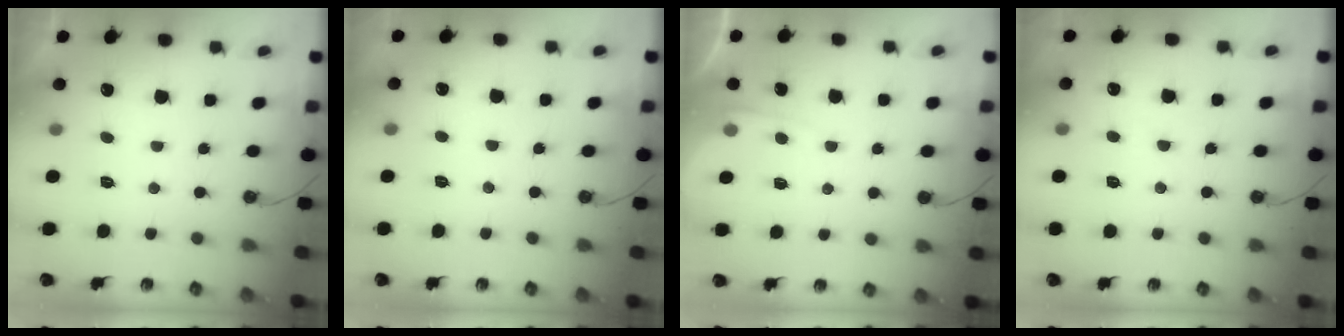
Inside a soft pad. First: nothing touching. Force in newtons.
{"total": 2.4, "press": 2.4, "slide": 0.4}
{"total": 3.7, "press": 3.6, "slide": 0.5}
{"total": 5.6, "press": 5.5, "slide": 1.0}